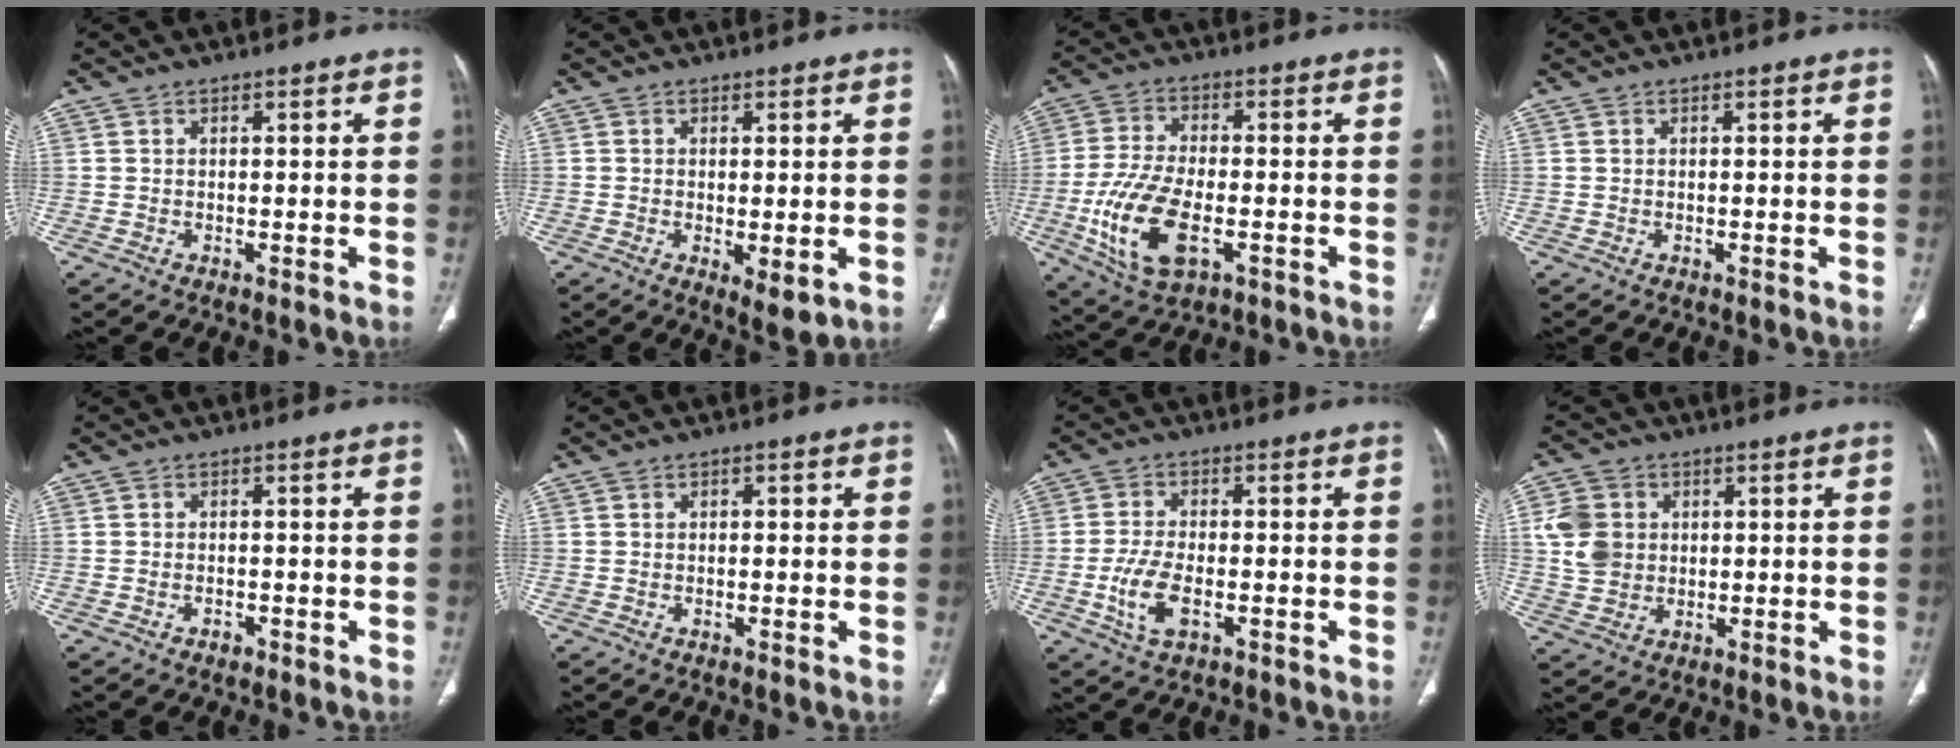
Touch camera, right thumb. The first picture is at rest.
{"total": 4.3, "force": [-0.9, 1.6, 3.9], "torque": [-0.066, -0.016, -0.010]}
{"total": 14.1, "force": [-4.1, 7.0, 11.6], "torque": [-0.237, 0.005, -0.068]}
{"total": 0.0}
{"total": 1.3, "force": [-0.8, 0.8, 0.7], "torque": [-0.013, 0.007, -0.009]}
{"total": 1.0, "force": [0.3, 0.5, 0.8], "torque": [-0.009, 0.001, 0.002]}
{"total": 7.3, "force": [-2.2, 3.6, 5.9], "torque": [-0.128, 0.005, -0.038]}
{"total": 8.1, "force": [1.3, 7.0, 3.9], "torque": [-0.061, -0.002, 0.028]}